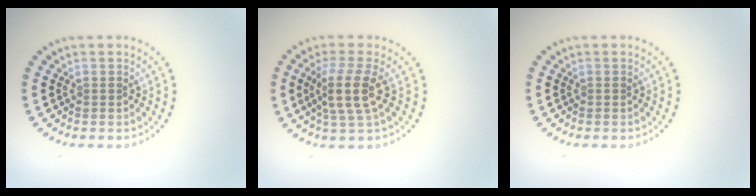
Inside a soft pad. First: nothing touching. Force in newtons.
{"total": 3.5, "press": 2.9, "slide": 1.9}
{"total": 0.0}